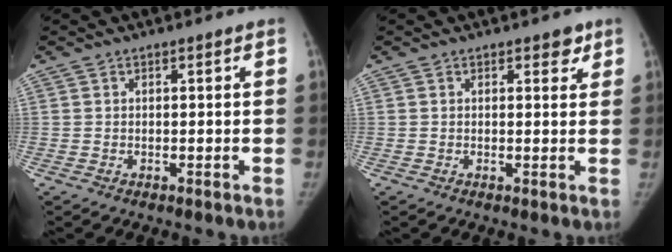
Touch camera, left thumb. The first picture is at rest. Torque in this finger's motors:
{"motor_torque": [0.21, -0.08, 0.52, -0.45, 0.02]}